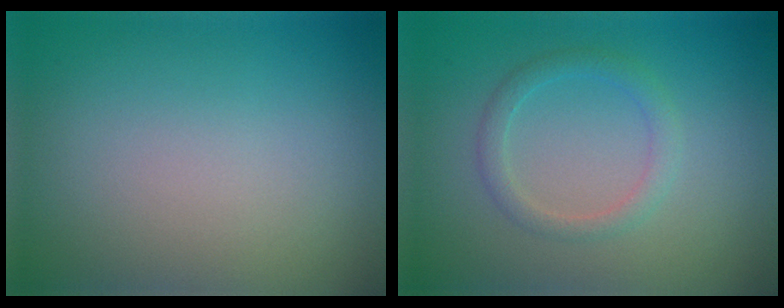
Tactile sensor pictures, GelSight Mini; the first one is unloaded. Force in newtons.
{"total": 1.9, "press": 1.9, "slide": 0.1}